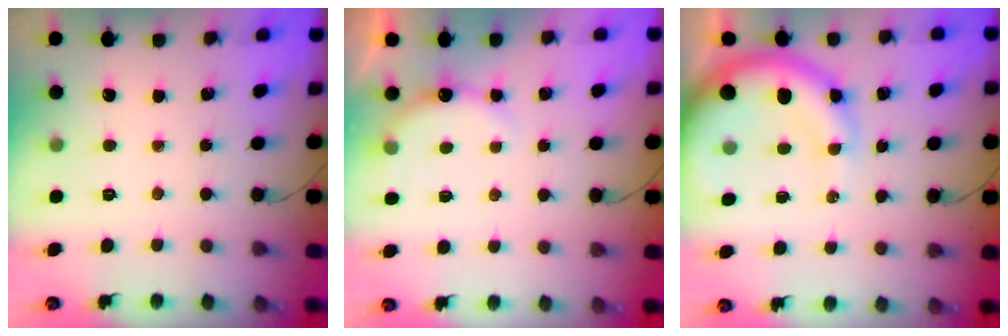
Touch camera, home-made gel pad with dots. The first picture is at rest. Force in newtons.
{"total": 6.3, "press": 6.1, "slide": 1.4}
{"total": 12.0, "press": 11.6, "slide": 3.0}